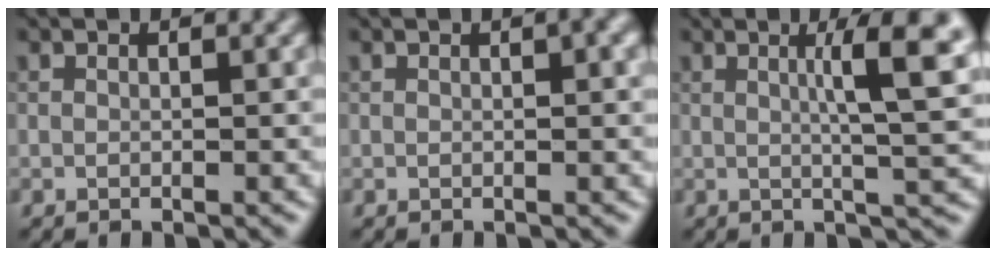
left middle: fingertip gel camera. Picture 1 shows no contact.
{"total": 1.6, "force": [0.5, 0.2, 1.5], "torque": [-0.020, 0.003, 0.007]}
{"total": 6.7, "force": [1.6, 1.2, 6.4], "torque": [-0.083, 0.007, 0.022]}